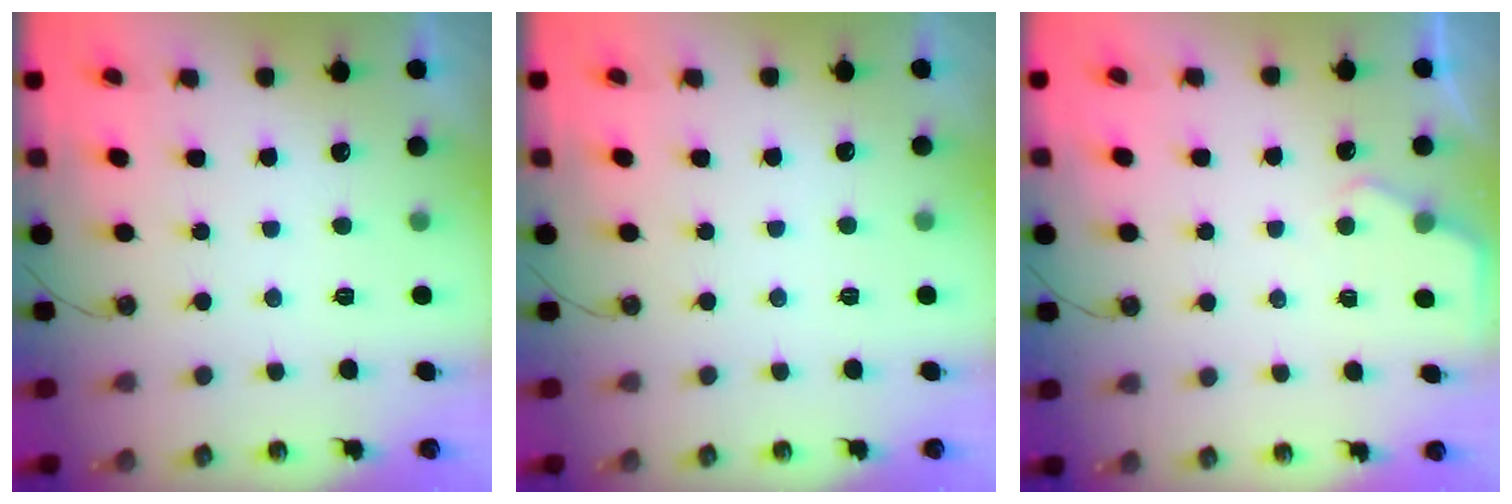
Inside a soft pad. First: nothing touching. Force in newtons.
{"total": 1.7, "press": 1.7, "slide": 0.3}
{"total": 3.2, "press": 3.1, "slide": 0.5}